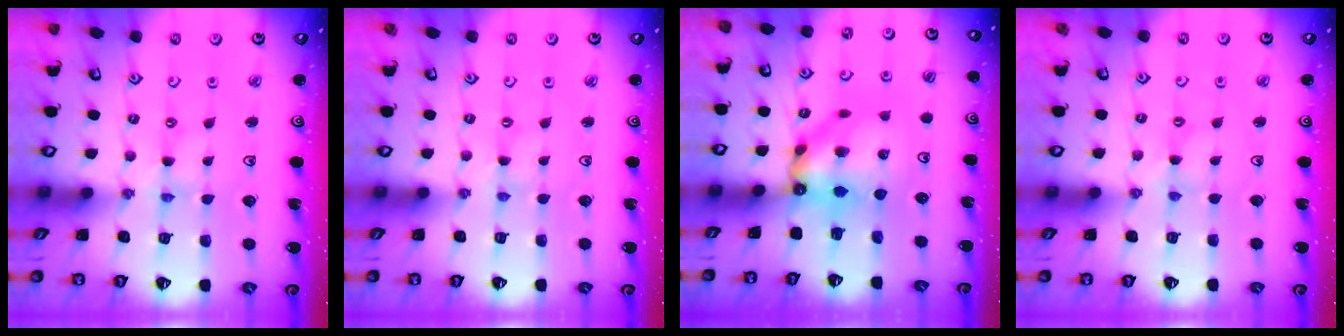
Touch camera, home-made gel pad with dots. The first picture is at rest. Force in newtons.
{"total": 1.0, "press": 1.0, "slide": 0.0}
{"total": 10.4, "press": 10.4, "slide": 0.8}
{"total": 0.5, "press": 0.5, "slide": 0.2}